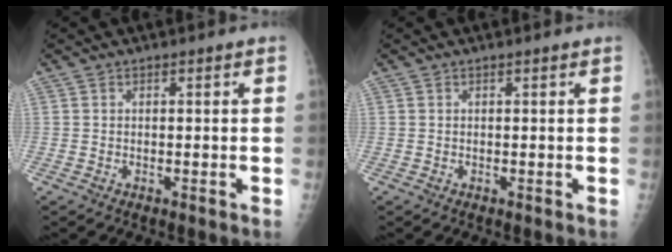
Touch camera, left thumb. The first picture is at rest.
{"total": 0.0}